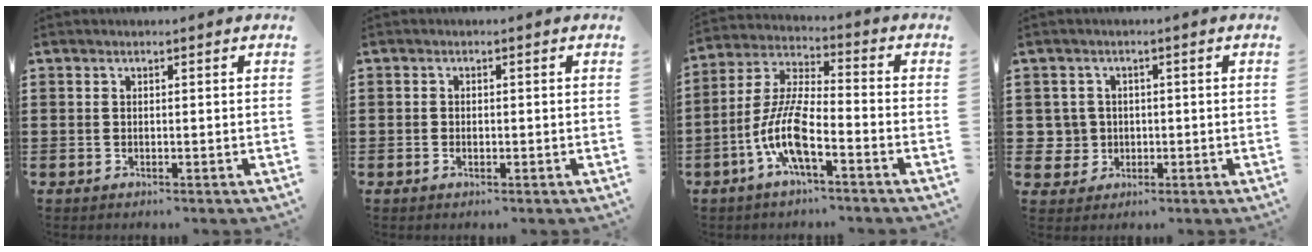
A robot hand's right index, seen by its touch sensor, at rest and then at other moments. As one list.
[{"total": 0.7, "force": [-0.3, 0.5, 0.3], "torque": [-0.008, 0.001, -0.007]}, {"total": 9.9, "force": [-4.5, 2.6, 8.4], "torque": [-0.199, -0.007, -0.090]}, {"total": 3.4, "force": [-0.2, 3.4, 0.5], "torque": [-0.027, 0.008, -0.005]}]